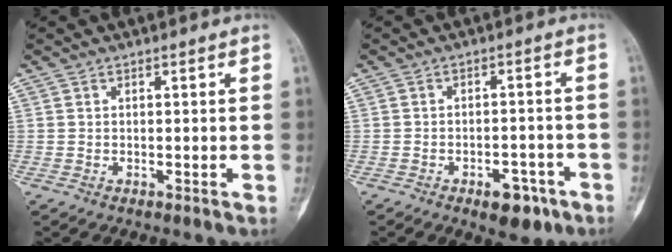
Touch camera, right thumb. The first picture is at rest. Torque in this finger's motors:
{"motor_torque": [1.54, 0.89, 0.57, -0.91, 0.04]}